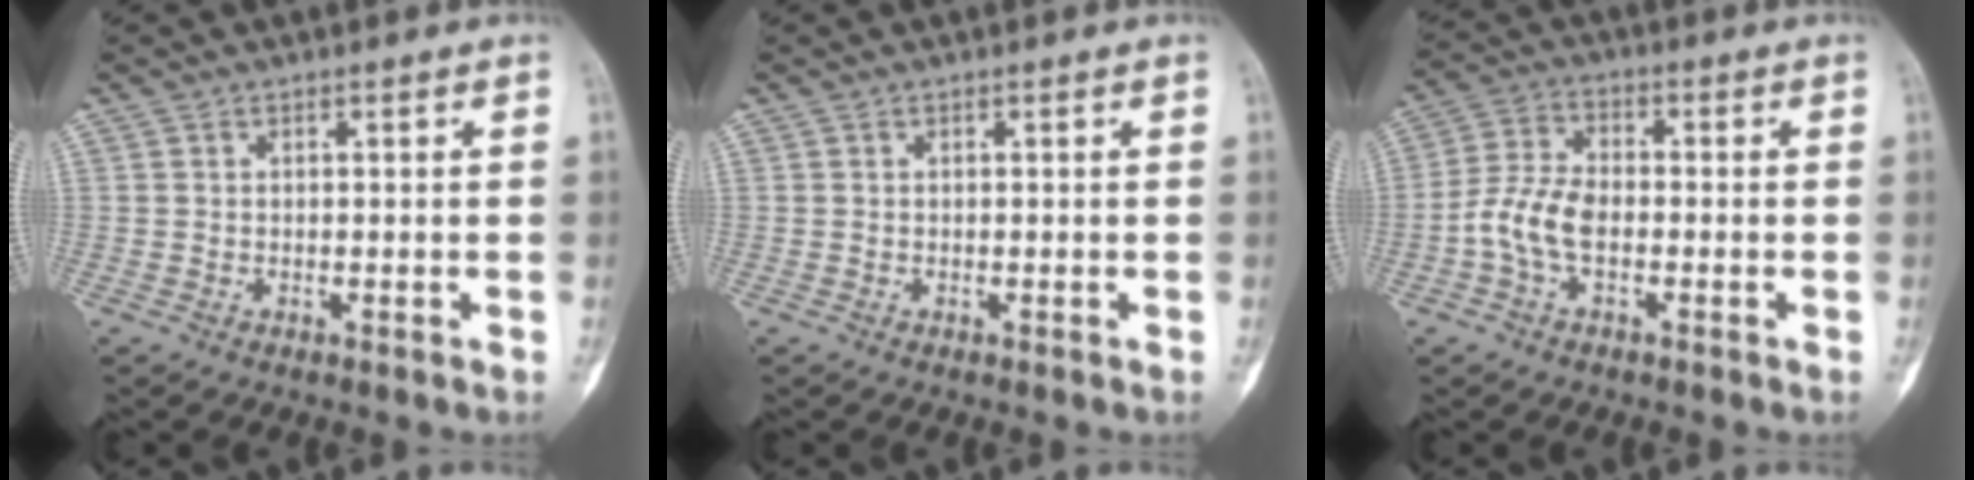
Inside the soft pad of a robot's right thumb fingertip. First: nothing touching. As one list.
[{"total": 0.0}, {"total": 7.7, "force": [-2.0, 4.4, 6.0], "torque": [-0.130, 0.025, -0.047]}]